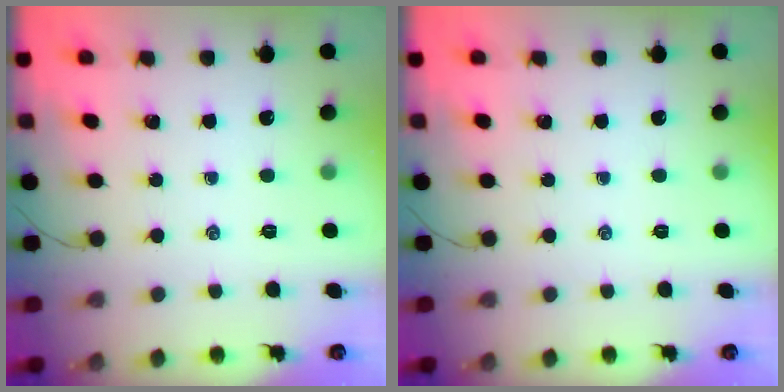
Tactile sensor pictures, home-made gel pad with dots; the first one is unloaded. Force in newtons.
{"total": 0.0}